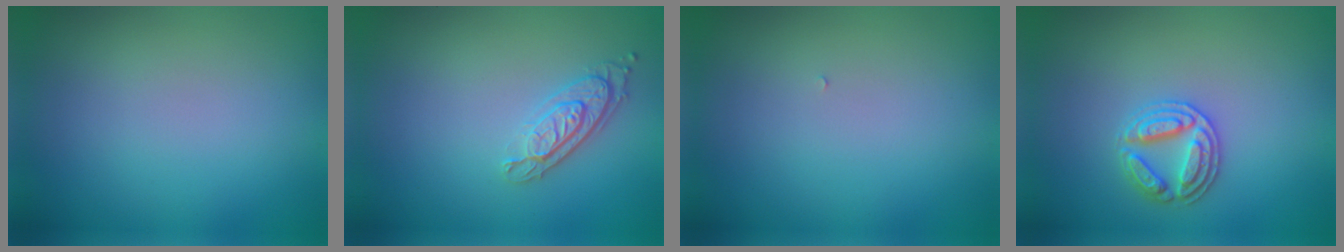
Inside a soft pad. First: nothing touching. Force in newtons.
{"total": 2.4, "press": 1.9, "slide": 1.4}
{"total": 0.0}
{"total": 2.8, "press": 2.8, "slide": 0.2}